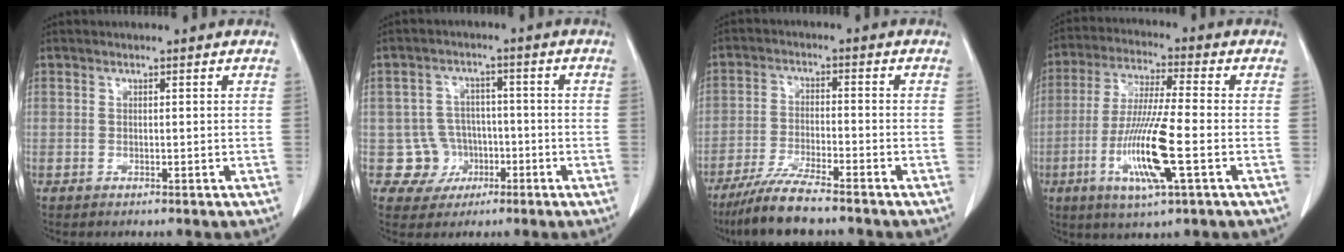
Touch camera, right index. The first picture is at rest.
{"total": 5.9, "force": [-1.6, 5.6, 0.0], "torque": [0.011, 0.017, -0.022]}
{"total": 8.3, "force": [-6.8, 0.2, 4.7], "torque": [-0.084, -0.025, -0.123]}
{"total": 12.7, "force": [-3.8, 0.4, 12.1], "torque": [-0.243, -0.018, -0.076]}